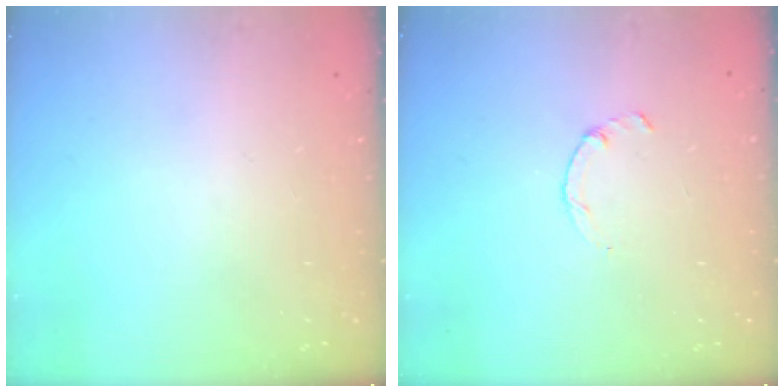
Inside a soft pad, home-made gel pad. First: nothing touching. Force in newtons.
{"total": 1.5, "press": 1.4, "slide": 0.3}